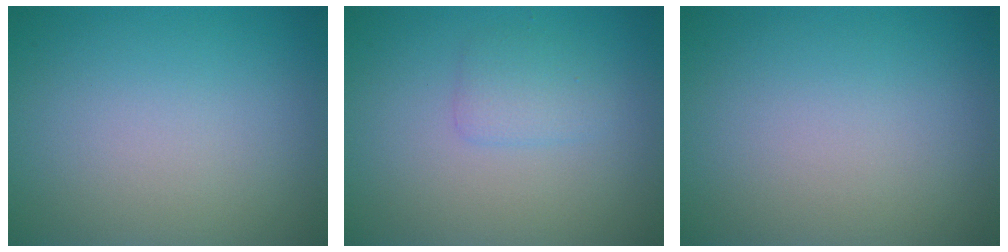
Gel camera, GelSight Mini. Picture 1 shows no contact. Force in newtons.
{"total": 1.6, "press": 1.6, "slide": 0.0}
{"total": 0.0}